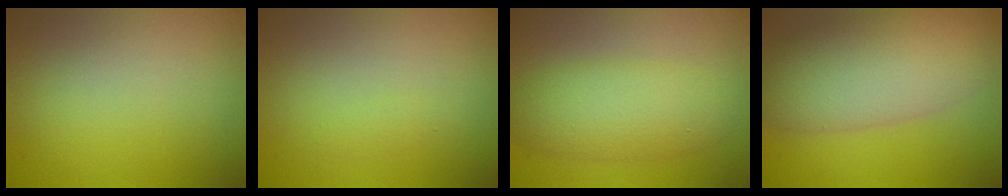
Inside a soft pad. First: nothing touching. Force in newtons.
{"total": 0.6, "press": 0.6, "slide": 0.0}
{"total": 4.9, "press": 4.9, "slide": 0.1}
{"total": 8.1, "press": 8.1, "slide": 0.5}